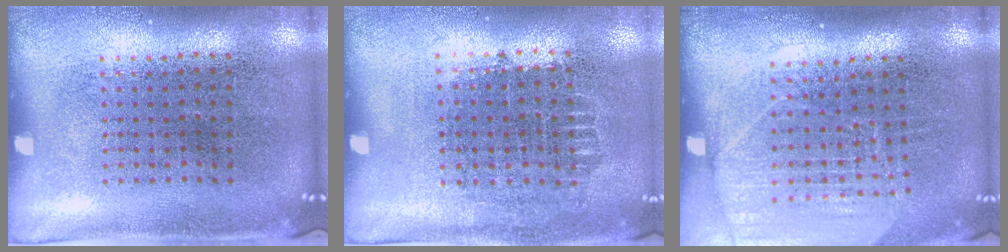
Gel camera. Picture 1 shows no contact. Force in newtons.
{"total": 0.7, "press": 0.7, "slide": 0.2}
{"total": 1.7, "press": 1.5, "slide": 0.8}